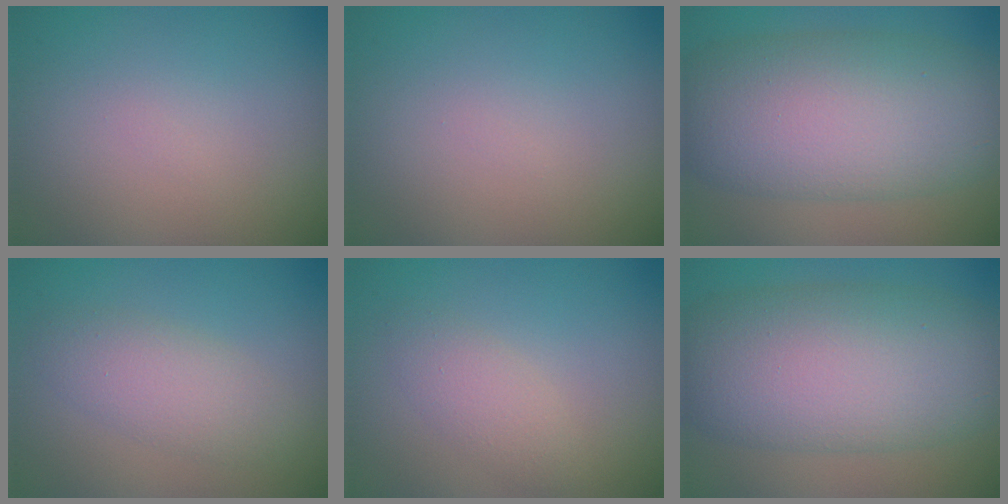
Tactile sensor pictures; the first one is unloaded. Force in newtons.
{"total": 0.0}
{"total": 11.3, "press": 11.3, "slide": 0.3}
{"total": 3.2, "press": 3.2, "slide": 0.1}
{"total": 2.2, "press": 2.2, "slide": 0.2}
{"total": 11.3, "press": 11.3, "slide": 0.3}